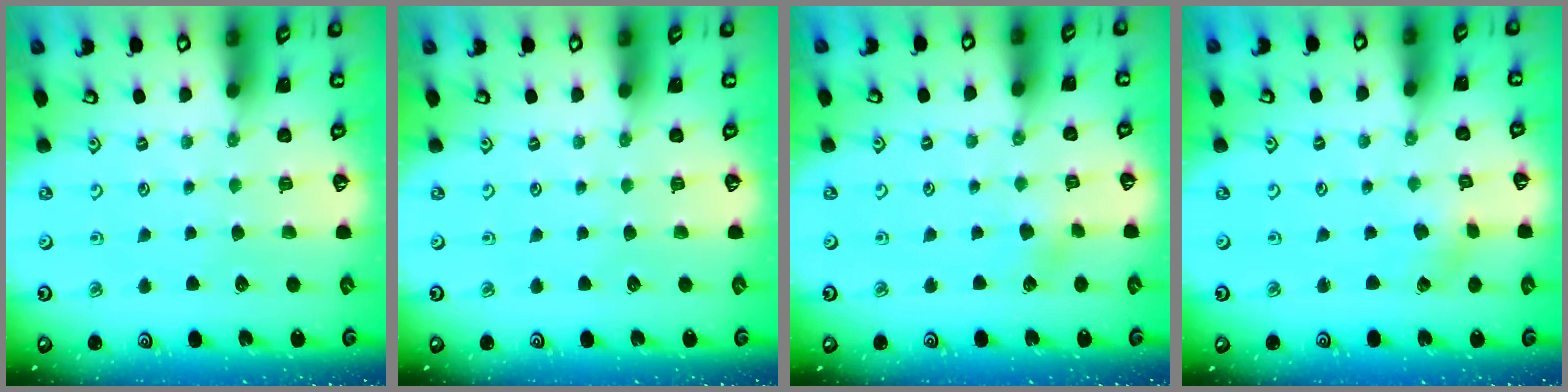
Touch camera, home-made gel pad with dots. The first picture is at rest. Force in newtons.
{"total": 0.0}
{"total": 1.8, "press": 1.8, "slide": 0.2}
{"total": 1.3, "press": 1.3, "slide": 0.1}